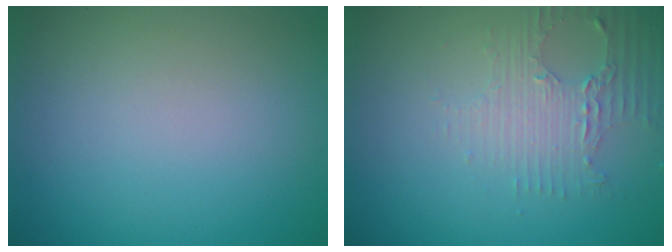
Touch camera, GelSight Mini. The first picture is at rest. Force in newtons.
{"total": 3.3, "press": 2.6, "slide": 2.0}